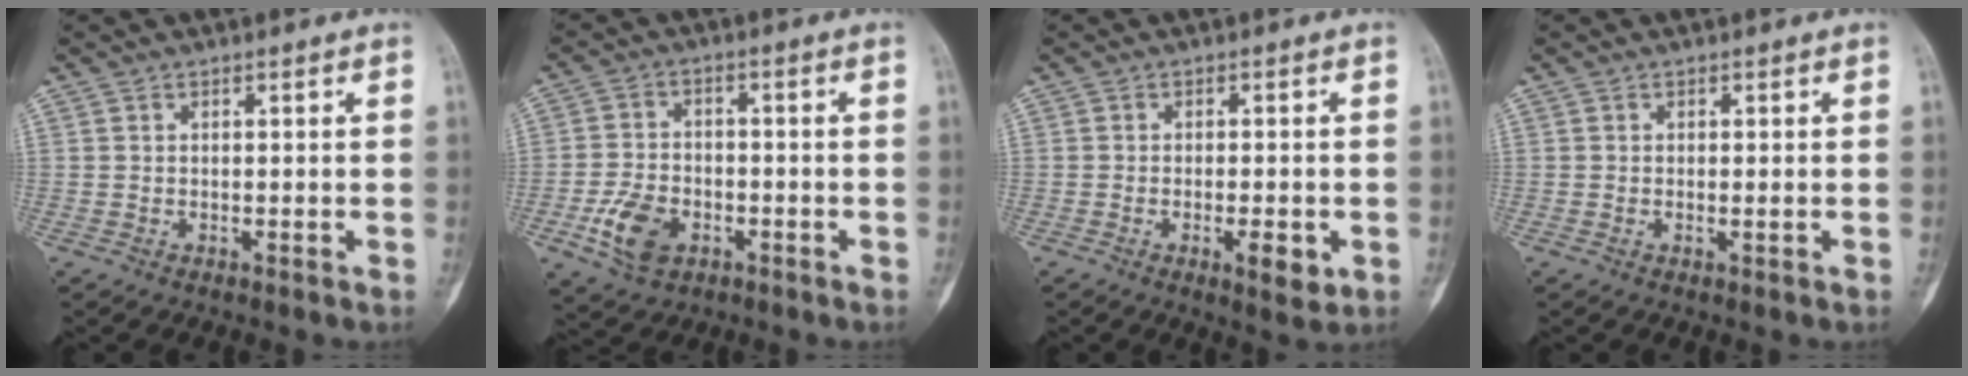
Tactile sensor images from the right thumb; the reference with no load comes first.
{"total": 8.3, "force": [-3.4, 5.4, 5.3], "torque": [-0.095, 0.012, -0.060]}
{"total": 4.9, "force": [-1.6, 1.7, 4.3], "torque": [-0.056, -0.003, -0.018]}
{"total": 0.6, "force": [0.0, 0.1, 0.6], "torque": [-0.010, -0.002, -0.001]}